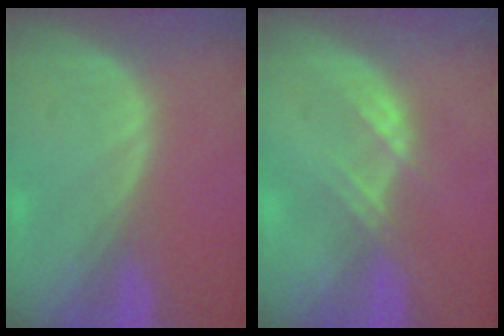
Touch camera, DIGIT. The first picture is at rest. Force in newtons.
{"total": 2.3, "press": 2.3, "slide": 0.2}